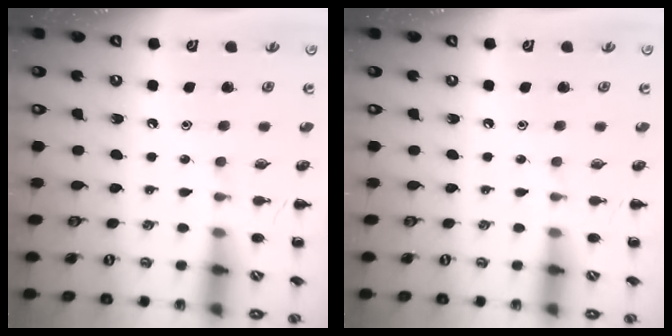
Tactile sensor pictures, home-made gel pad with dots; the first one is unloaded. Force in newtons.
{"total": 0.0}